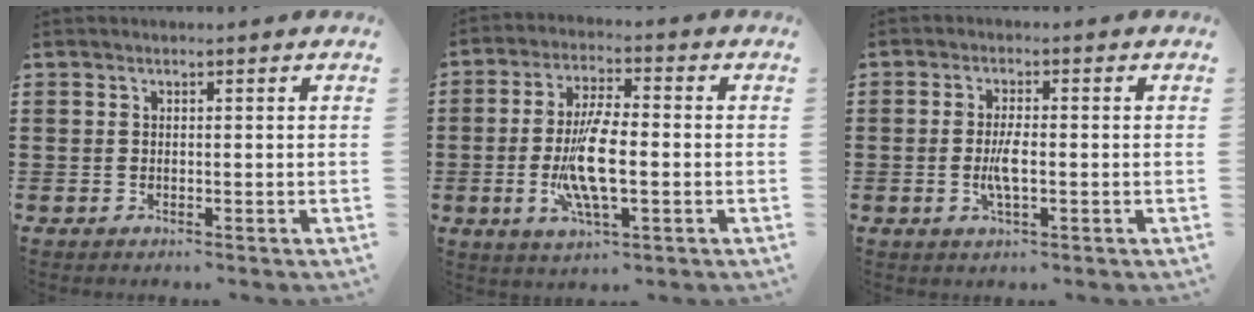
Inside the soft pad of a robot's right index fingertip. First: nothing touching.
{"total": 9.8, "force": [-1.7, 2.9, 9.2], "torque": [-0.194, -0.012, -0.034]}
{"total": 3.7, "force": [-0.7, 1.0, 3.5], "torque": [-0.077, -0.005, -0.018]}